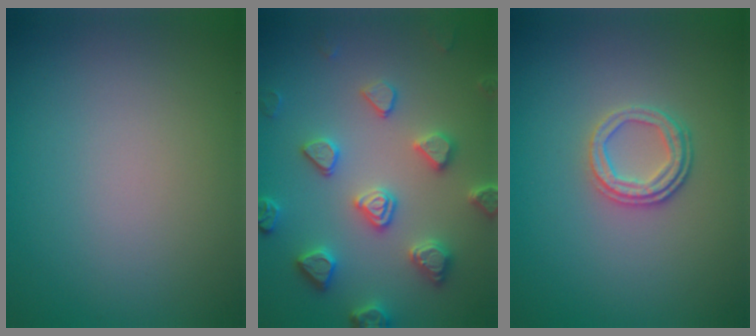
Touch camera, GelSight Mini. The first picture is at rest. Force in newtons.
{"total": 4.7, "press": 4.5, "slide": 1.4}
{"total": 2.6, "press": 2.3, "slide": 1.1}